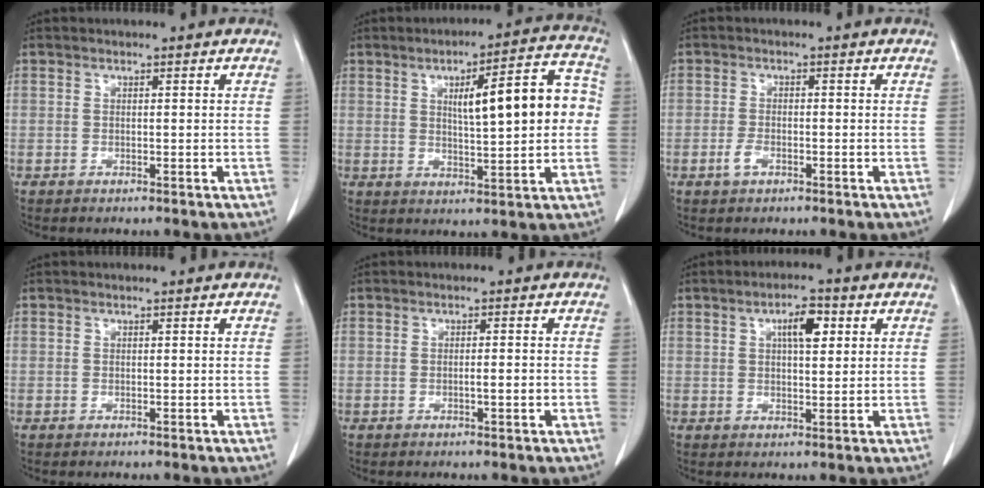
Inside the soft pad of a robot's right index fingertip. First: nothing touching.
{"total": 13.0, "force": [1.8, 2.9, 12.6], "torque": [-0.171, 0.034, 0.028]}
{"total": 2.1, "force": [-1.1, 1.0, 1.5], "torque": [-0.034, 0.001, -0.020]}
{"total": 0.0}
{"total": 1.4, "force": [-0.3, 0.1, 1.3], "torque": [-0.020, 0.002, -0.004]}
{"total": 5.0, "force": [1.9, 1.6, 4.3], "torque": [-0.074, 0.007, 0.030]}